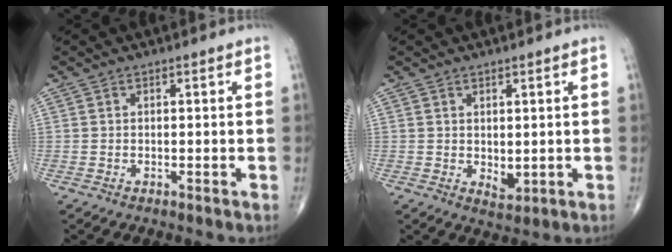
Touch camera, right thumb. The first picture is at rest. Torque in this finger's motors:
{"motor_torque": [0.39, 0.35, -0.06, -0.25, 0.00]}